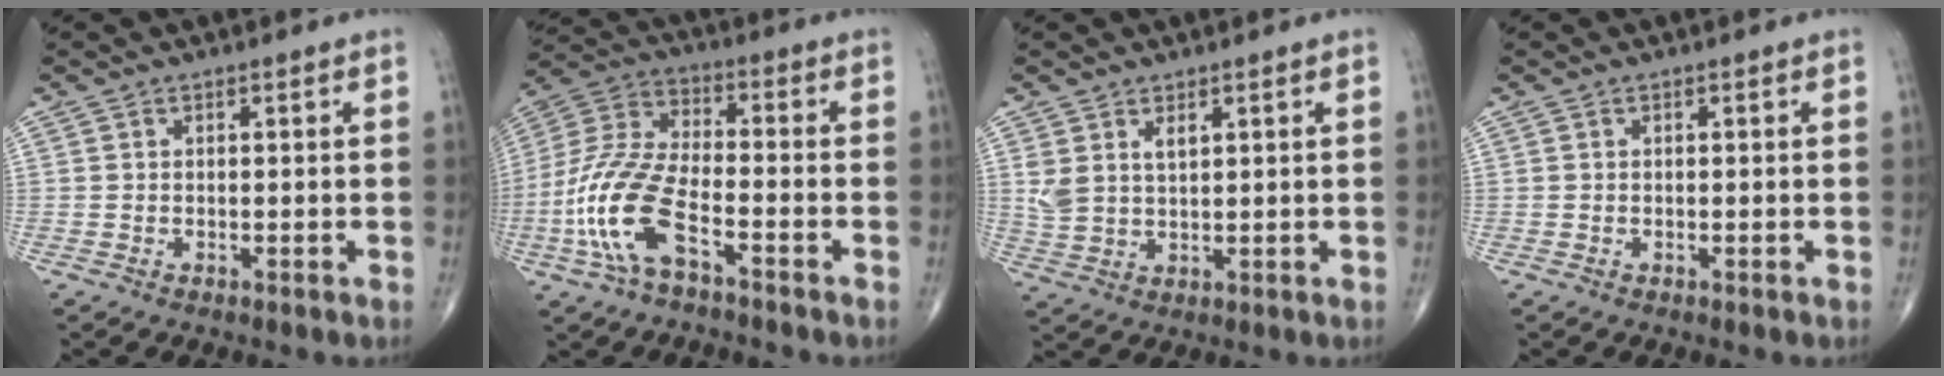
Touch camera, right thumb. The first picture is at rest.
{"total": 14.7, "force": [-6.1, 6.0, 11.9], "torque": [-0.266, 0.036, -0.120]}
{"total": 4.8, "force": [2.1, 2.7, 3.3], "torque": [-0.063, -0.008, 0.051]}
{"total": 0.0}